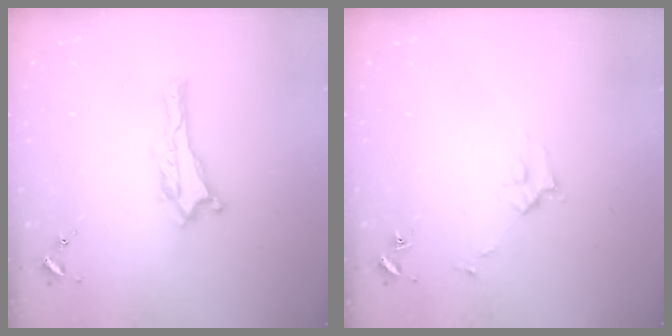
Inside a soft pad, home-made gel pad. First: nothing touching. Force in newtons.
{"total": 2.7, "press": 2.7, "slide": 0.3}